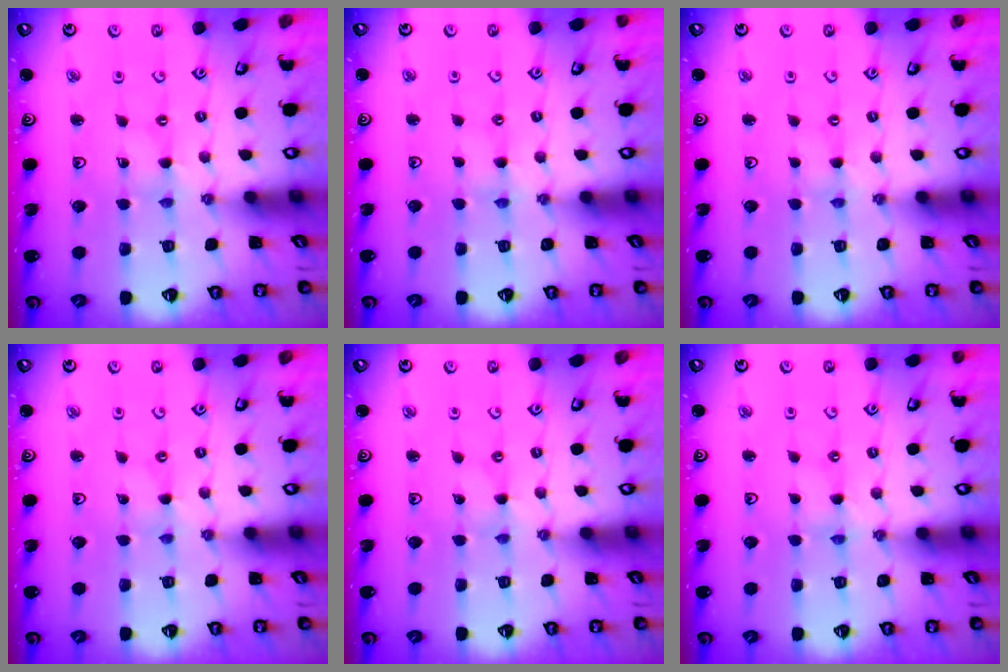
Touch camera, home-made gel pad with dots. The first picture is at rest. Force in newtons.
{"total": 1.9, "press": 1.9, "slide": 0.4}
{"total": 0.0}
{"total": 0.0}
{"total": 0.0}
{"total": 0.5, "press": 0.5, "slide": 0.2}